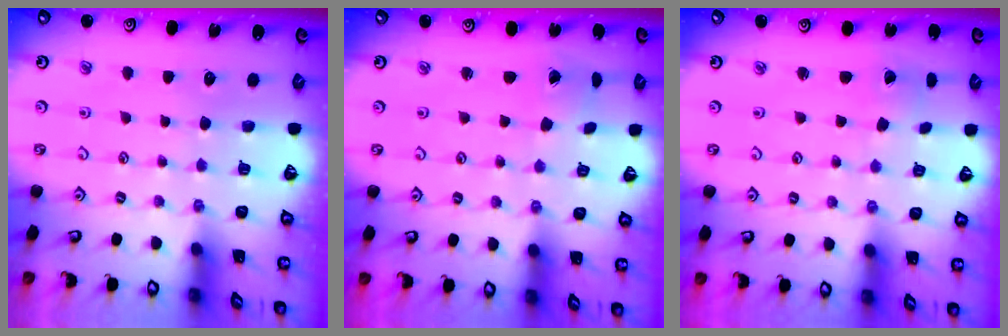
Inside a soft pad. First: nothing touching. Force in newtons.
{"total": 1.1, "press": 1.0, "slide": 0.4}
{"total": 0.5, "press": 0.5, "slide": 0.0}